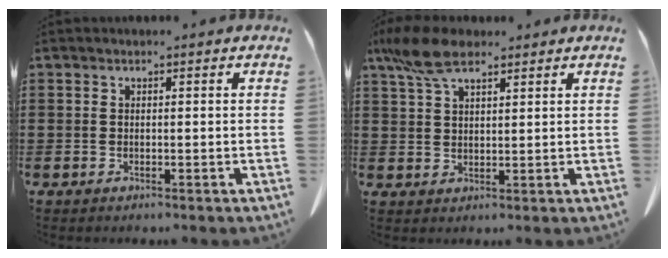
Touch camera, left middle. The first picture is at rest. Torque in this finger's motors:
{"motor_torque": [1.38, 0.77, 0.24, 0.14]}